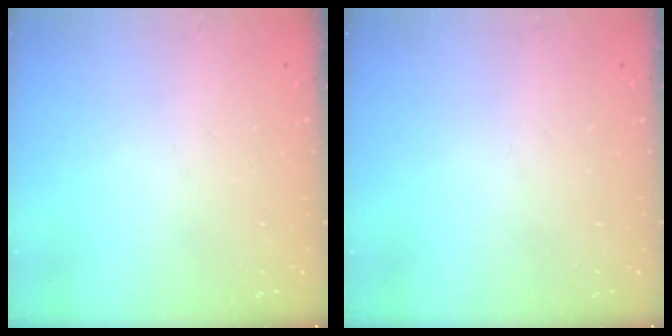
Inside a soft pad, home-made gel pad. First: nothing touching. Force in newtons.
{"total": 0.0}